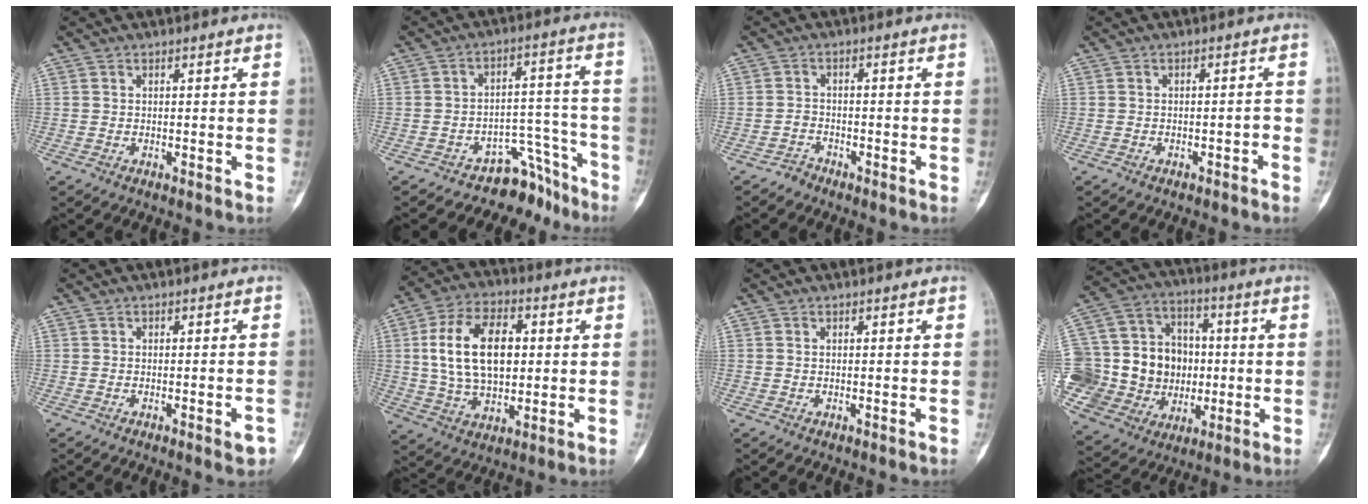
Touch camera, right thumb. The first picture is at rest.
{"total": 8.6, "force": [-7.5, 4.3, 0.6], "torque": [0.040, 0.127, -0.113]}
{"total": 2.3, "force": [-1.9, 1.3, -0.3], "torque": [0.009, 0.009, -0.038]}
{"total": 1.7, "force": [-1.0, 1.0, 0.9], "torque": [-0.007, 0.017, -0.014]}
{"total": 2.3, "force": [-1.2, 0.9, 1.8], "torque": [-0.014, 0.010, -0.014]}
{"total": 16.7, "force": [2.3, 10.2, 13.0], "torque": [-0.208, 0.005, 0.042]}
{"total": 0.0}
{"total": 27.5, "force": [-2.1, 22.6, 15.5], "torque": [-0.312, 0.056, -0.015]}